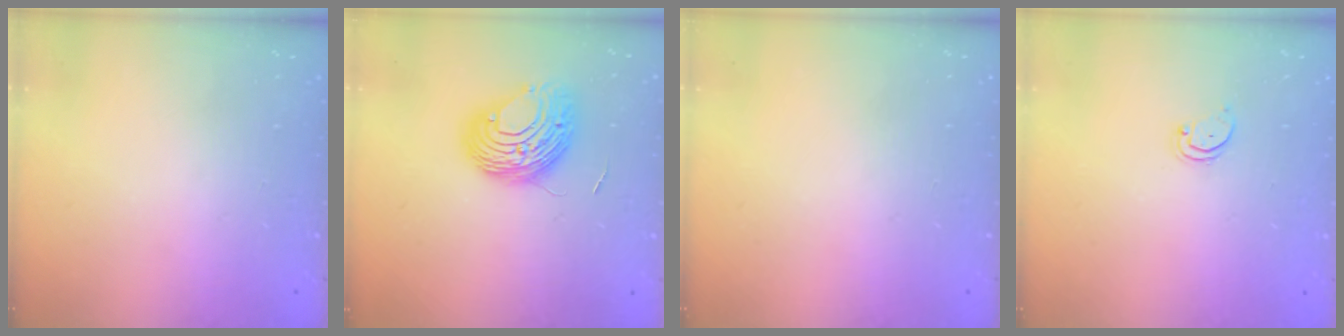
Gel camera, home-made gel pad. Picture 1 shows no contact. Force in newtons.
{"total": 9.5, "press": 9.5, "slide": 0.7}
{"total": 0.0}
{"total": 1.8, "press": 1.7, "slide": 0.2}